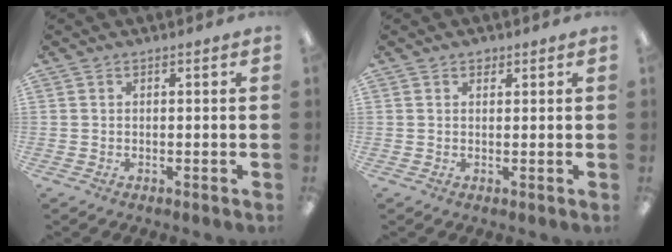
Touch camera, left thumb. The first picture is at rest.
{"total": 1.2, "force": [0.9, 0.8, 0.3], "torque": [0.000, -0.002, 0.015]}